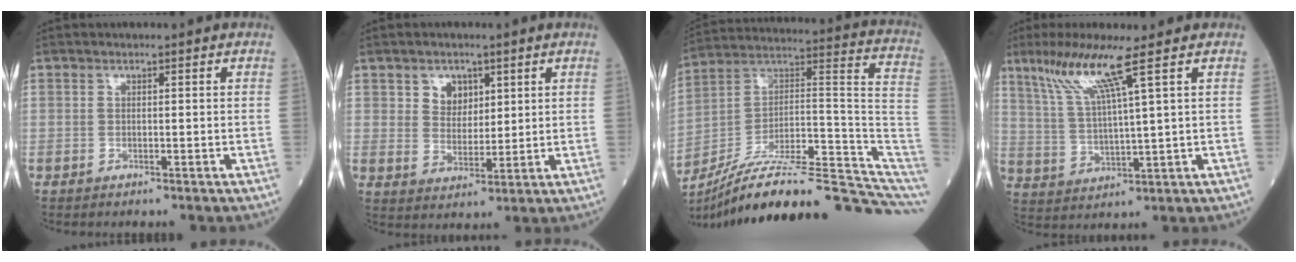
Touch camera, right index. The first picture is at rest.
{"total": 4.3, "force": [2.1, 3.2, 1.9], "torque": [-0.032, 0.003, 0.041]}
{"total": 25.8, "force": [-20.6, 3.3, 15.2], "torque": [-0.159, 0.042, -0.315]}
{"total": 8.7, "force": [5.1, -1.4, 6.9], "torque": [-0.141, 0.002, 0.105]}